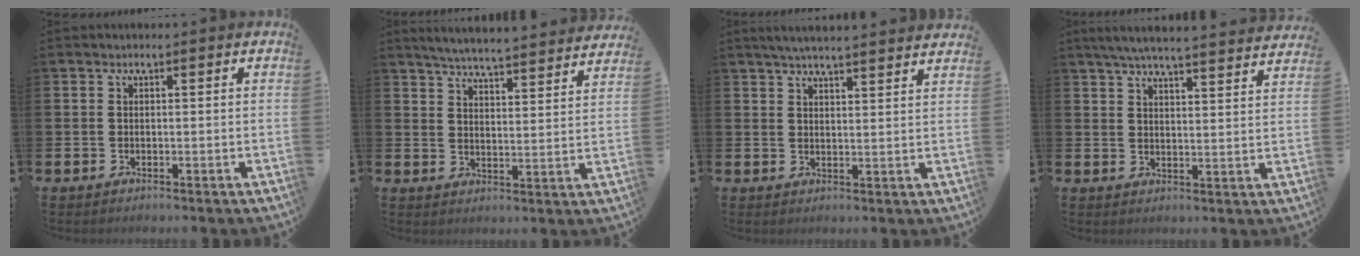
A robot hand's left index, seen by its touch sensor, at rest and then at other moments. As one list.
[{"total": 5.6, "force": [5.5, -0.1, 1.0], "torque": [-0.034, -0.044, 0.095]}, {"total": 4.4, "force": [4.3, -0.3, 1.0], "torque": [-0.026, -0.021, 0.076]}, {"total": 5.8, "force": [5.6, -0.1, 1.6], "torque": [-0.045, -0.032, 0.099]}]